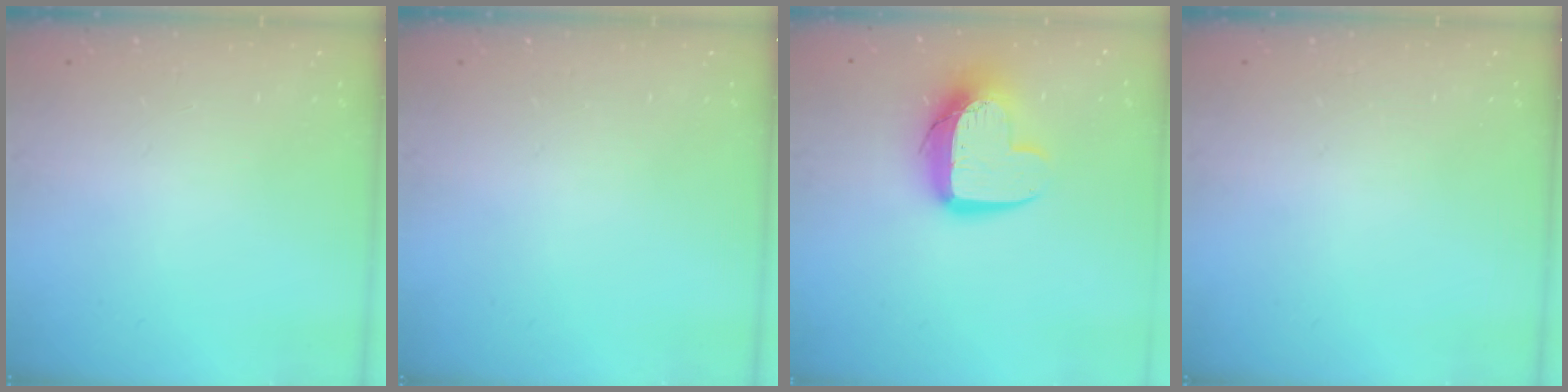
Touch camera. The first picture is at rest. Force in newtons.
{"total": 0.0}
{"total": 12.3, "press": 12.3, "slide": 0.9}
{"total": 0.0}